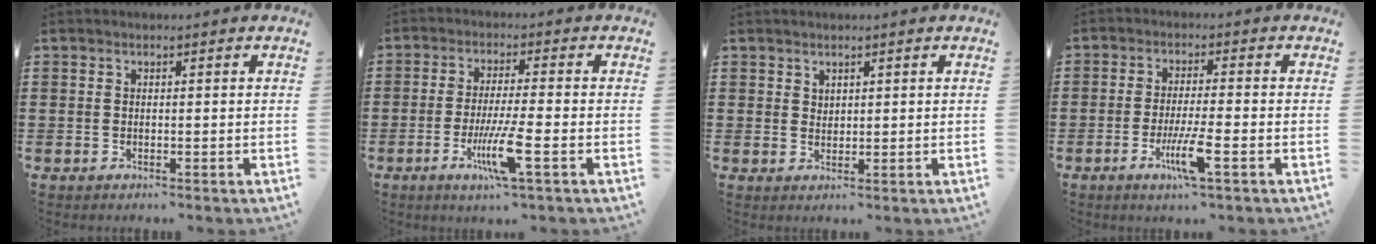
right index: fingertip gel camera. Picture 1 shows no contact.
{"total": 7.6, "force": [-3.0, 0.5, 7.0], "torque": [-0.138, -0.018, -0.055]}
{"total": 1.4, "force": [1.2, 0.7, 0.2], "torque": [-0.005, 0.002, 0.024]}
{"total": 6.1, "force": [-2.7, 0.5, 5.5], "torque": [-0.108, -0.017, -0.049]}